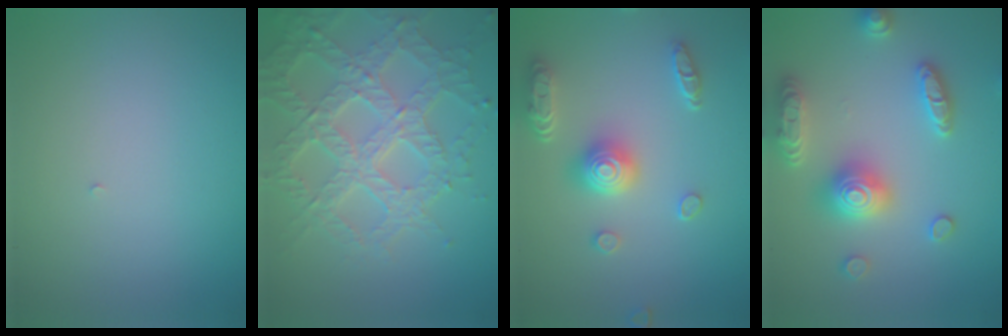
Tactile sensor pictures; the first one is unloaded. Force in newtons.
{"total": 7.2, "press": 5.3, "slide": 4.9}
{"total": 4.8, "press": 4.0, "slide": 2.7}
{"total": 5.4, "press": 5.4, "slide": 1.0}